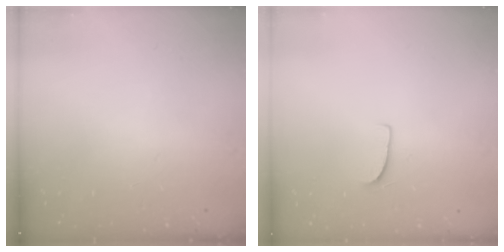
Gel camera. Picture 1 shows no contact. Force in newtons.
{"total": 5.7, "press": 5.7, "slide": 0.3}